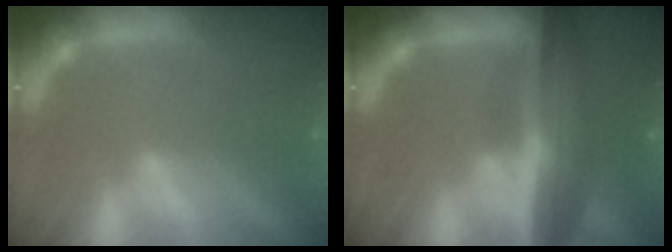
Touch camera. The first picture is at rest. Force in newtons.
{"total": 9.5}